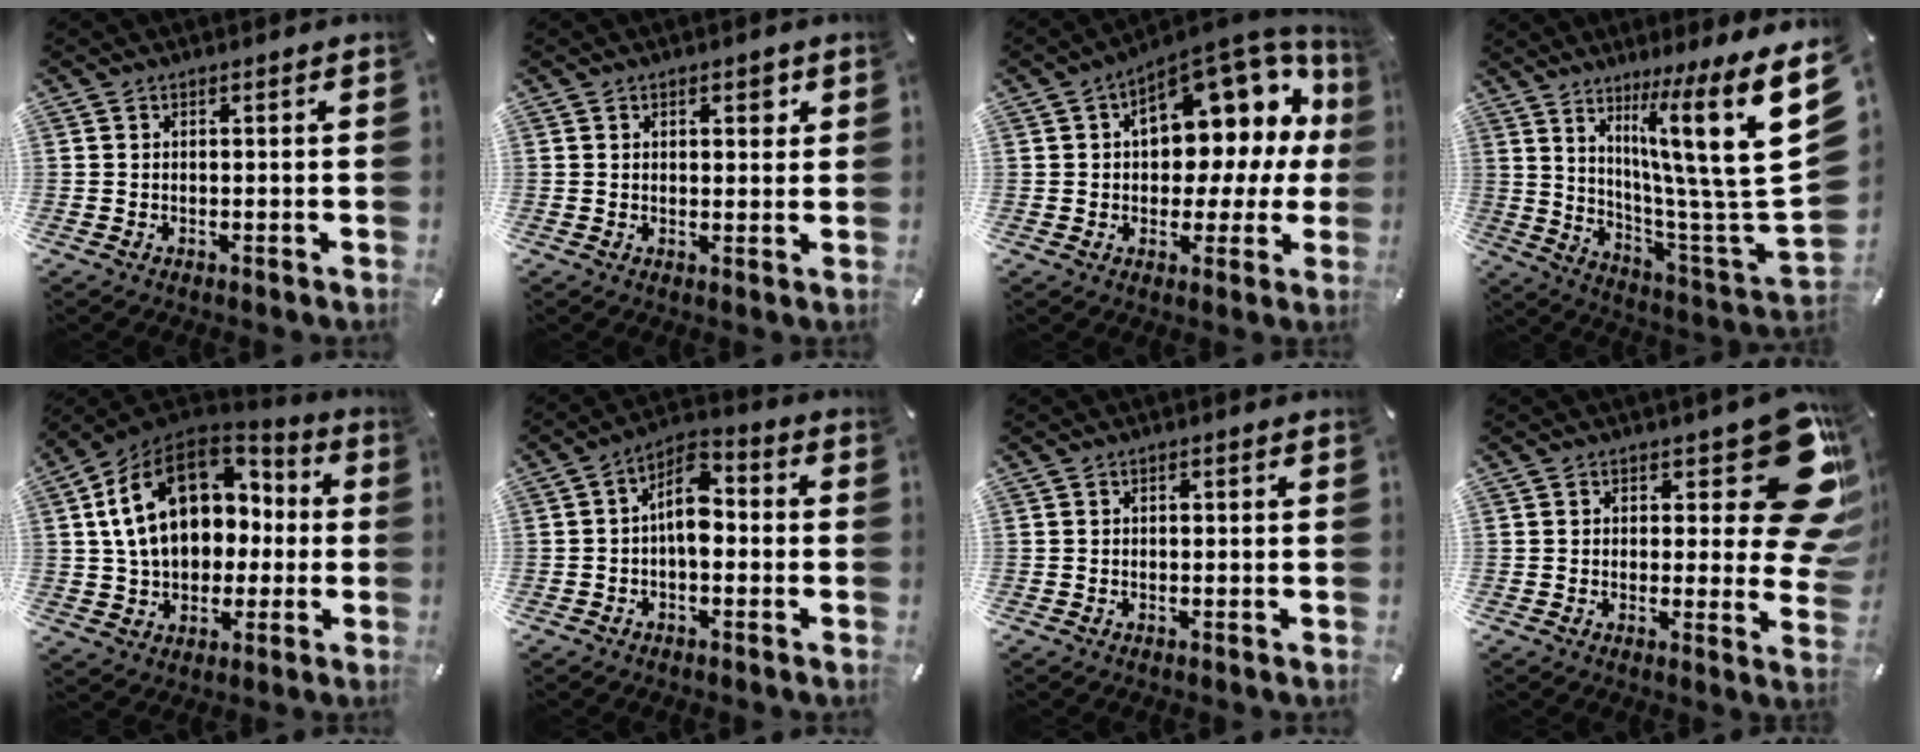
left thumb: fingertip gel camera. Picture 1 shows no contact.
{"total": 3.0, "force": [1.3, 1.8, 2.0], "torque": [-0.019, -0.003, 0.015]}
{"total": 16.1, "force": [6.8, 9.4, 11.3], "torque": [-0.135, -0.063, 0.113]}
{"total": 23.3, "force": [9.7, 3.7, 20.9], "torque": [-0.314, -0.089, 0.152]}
{"total": 20.2, "force": [3.9, 14.8, 13.2], "torque": [-0.243, 0.004, 0.072]}
{"total": 8.4, "force": [-0.8, 4.8, 6.8], "torque": [-0.120, 0.010, -0.015]}
{"total": 0.5, "force": [0.0, 0.4, 0.3], "torque": [-0.005, 0.001, -0.001]}
{"total": 16.8, "force": [7.4, 7.0, 13.3], "torque": [-0.159, -0.062, 0.126]}